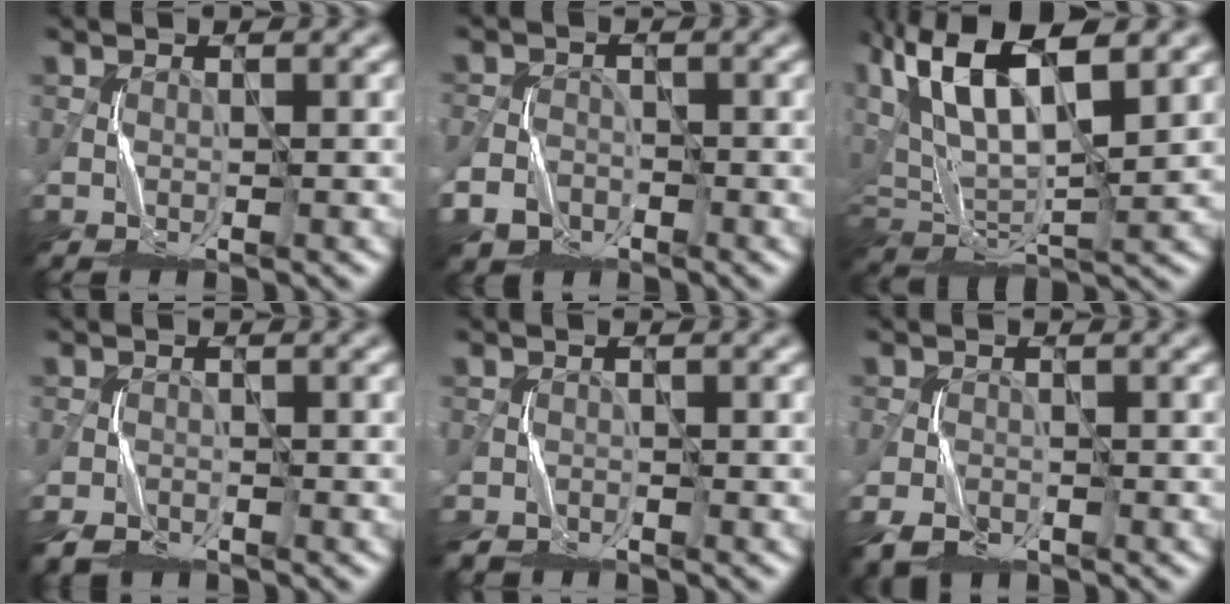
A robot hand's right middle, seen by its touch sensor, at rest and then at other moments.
{"total": 2.6, "force": [-1.8, 1.8, 0.6], "torque": [-0.011, -0.005, -0.038]}
{"total": 11.2, "force": [5.8, 4.1, 8.6], "torque": [-0.165, 0.016, 0.105]}
{"total": 2.3, "force": [-1.9, 1.0, 0.8], "torque": [-0.014, -0.007, -0.042]}
{"total": 1.7, "force": [-1.7, 0.4, -0.1], "torque": [0.002, -0.009, -0.039]}
{"total": 2.4, "force": [-1.7, 1.3, 1.1], "torque": [-0.021, -0.006, -0.037]}